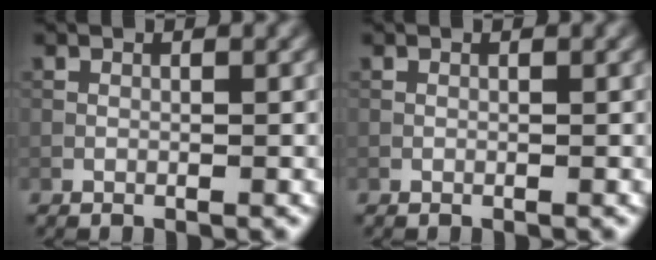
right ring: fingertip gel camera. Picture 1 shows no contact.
{"total": 0.0}